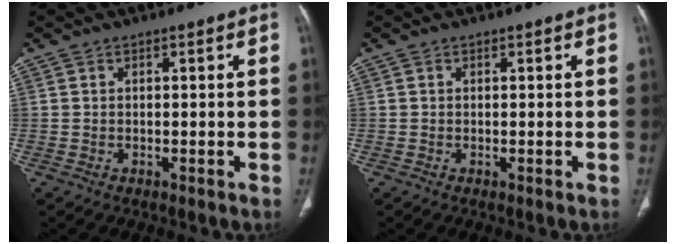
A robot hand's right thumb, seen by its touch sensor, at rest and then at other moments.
{"total": 0.0}